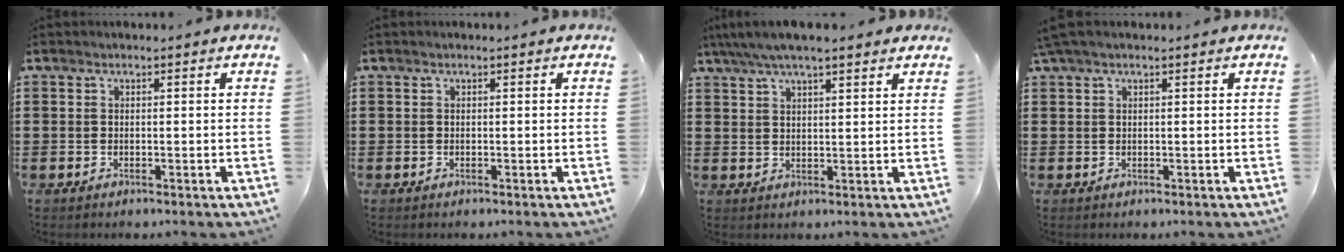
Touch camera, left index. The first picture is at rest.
{"total": 0.0}
{"total": 4.9, "force": [3.9, 0.9, 2.8], "torque": [-0.063, 0.000, 0.071]}
{"total": 1.0, "force": [0.5, 0.0, 0.9], "torque": [-0.018, 0.000, 0.011]}